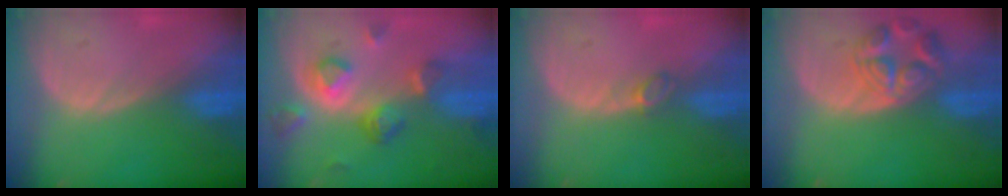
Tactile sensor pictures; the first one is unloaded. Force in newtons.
{"total": 8.1, "press": 7.2, "slide": 3.7}
{"total": 1.7, "press": 1.7, "slide": 0.4}
{"total": 7.4, "press": 6.6, "slide": 3.4}